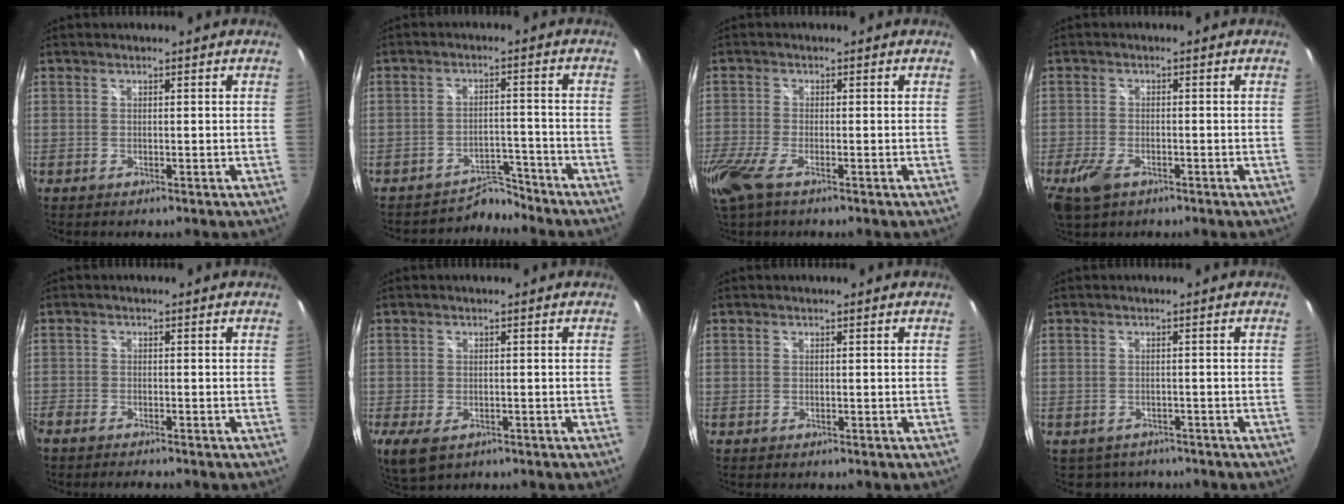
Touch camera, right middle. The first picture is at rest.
{"total": 5.4, "force": [-5.2, 1.2, -0.6], "torque": [0.007, 0.013, -0.083]}
{"total": 8.6, "force": [-5.2, 2.7, 6.4], "torque": [-0.155, -0.035, -0.102]}
{"total": 6.2, "force": [-3.5, 3.3, 4.0], "torque": [-0.105, -0.016, -0.063]}
{"total": 3.7, "force": [-3.4, 0.8, 1.3], "torque": [-0.038, -0.017, -0.062]}
{"total": 6.8, "force": [-3.5, 3.8, 4.4], "torque": [-0.097, -0.028, -0.058]}
{"total": 0.0}
{"total": 3.9, "force": [-3.1, 2.4, 0.4], "torque": [-0.013, -0.006, -0.042]}